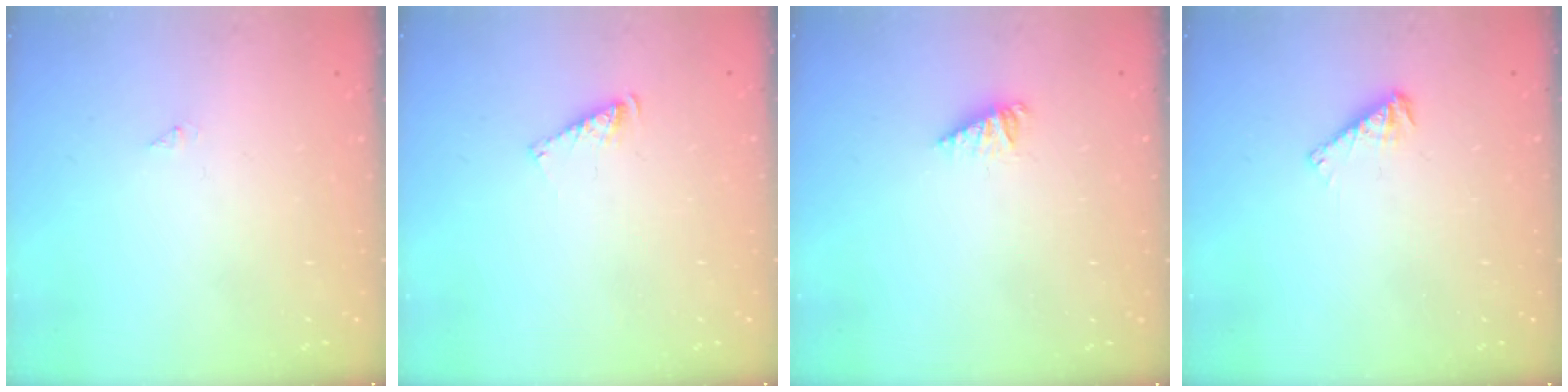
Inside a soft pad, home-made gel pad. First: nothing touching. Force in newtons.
{"total": 4.3, "press": 4.2, "slide": 0.3}
{"total": 1.7, "press": 1.7, "slide": 0.2}
{"total": 3.7, "press": 3.7, "slide": 0.5}